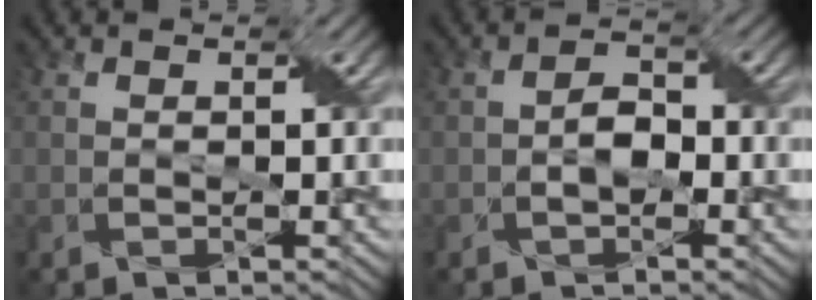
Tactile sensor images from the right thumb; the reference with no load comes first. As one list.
[{"total": 2.2, "force": [-0.8, 1.4, 1.6], "torque": [-0.032, 0.006, -0.017]}]